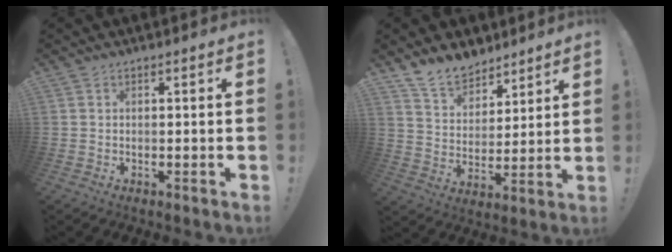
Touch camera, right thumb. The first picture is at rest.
{"total": 11.7, "force": [9.7, 6.1, 2.5], "torque": [-0.047, -0.074, 0.189]}